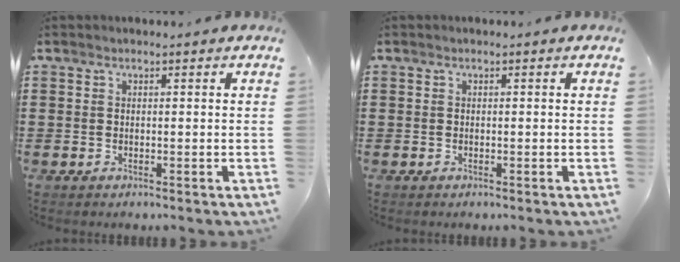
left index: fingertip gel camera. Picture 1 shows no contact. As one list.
[{"total": 0.0}]